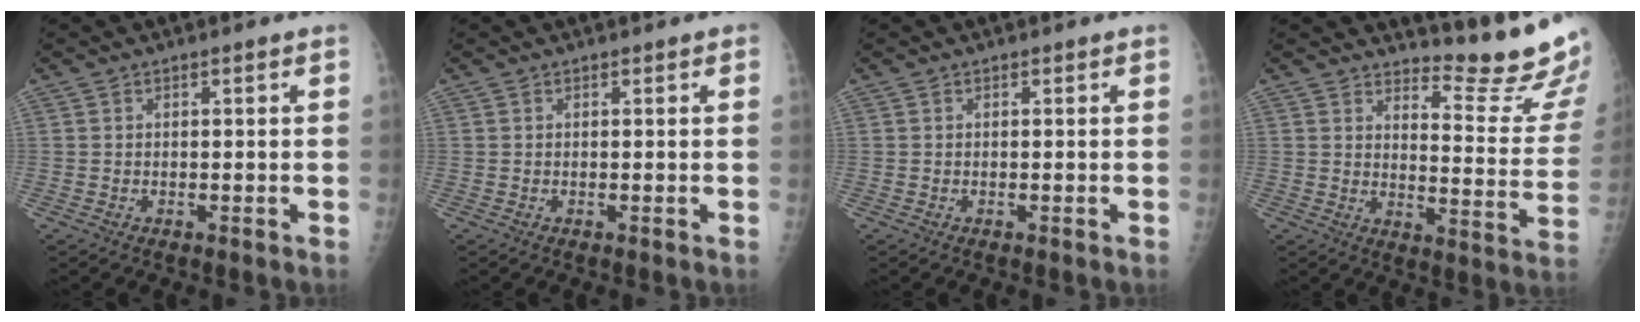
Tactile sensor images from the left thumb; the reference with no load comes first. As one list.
[{"total": 0.8, "force": [0.5, 0.2, 0.6], "torque": [-0.010, 0.002, 0.003]}, {"total": 0.0}, {"total": 14.8, "force": [13.7, 1.3, 5.5], "torque": [-0.049, -0.173, 0.165]}]